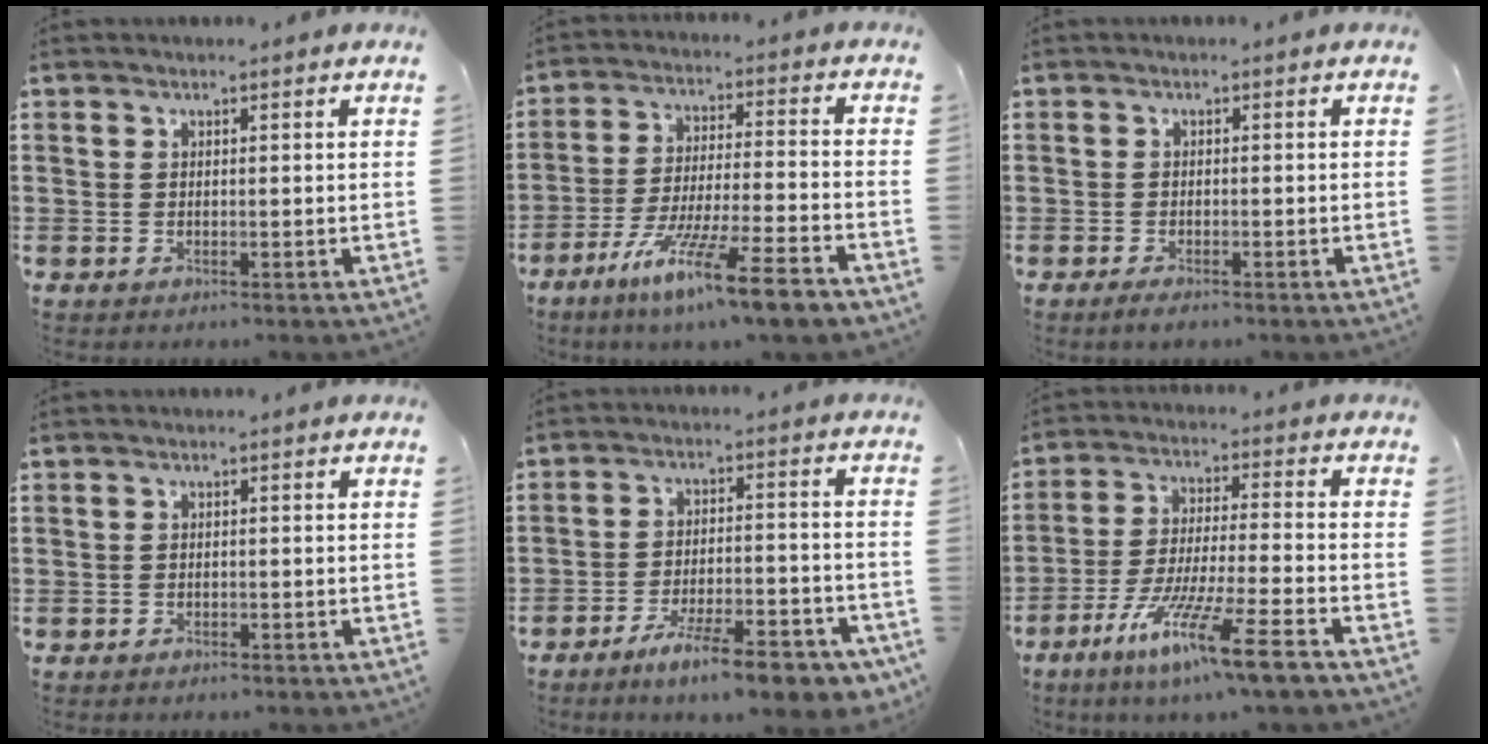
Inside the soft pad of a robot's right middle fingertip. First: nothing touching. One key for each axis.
{"total": 11.6, "fx": -8.7, "fy": 0.3, "fz": 7.8, "tx": -0.149, "ty": 0.001, "tz": -0.166}
{"total": 1.1, "fx": -0.8, "fy": 0.2, "fz": 0.7, "tx": -0.015, "ty": -0.007, "tz": -0.014}
{"total": 0.6, "fx": -0.5, "fy": 0.2, "fz": 0.1, "tx": -0.005, "ty": -0.001, "tz": -0.010}
{"total": 9.7, "fx": -7.3, "fy": 1.5, "fz": 6.2, "tx": -0.103, "ty": 0.007, "tz": -0.131}
{"total": 11.3, "fx": -8.1, "fy": 0.1, "fz": 7.9, "tx": -0.156, "ty": -0.005, "tz": -0.157}